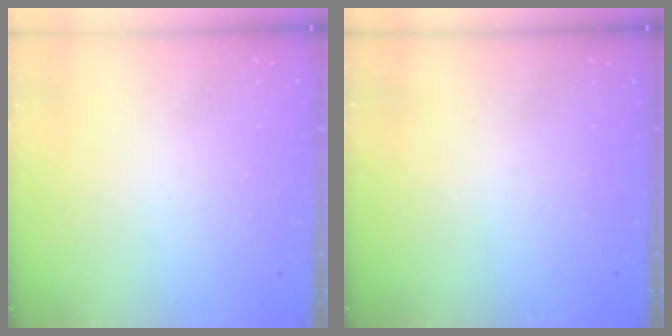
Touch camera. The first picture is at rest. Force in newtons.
{"total": 0.0}